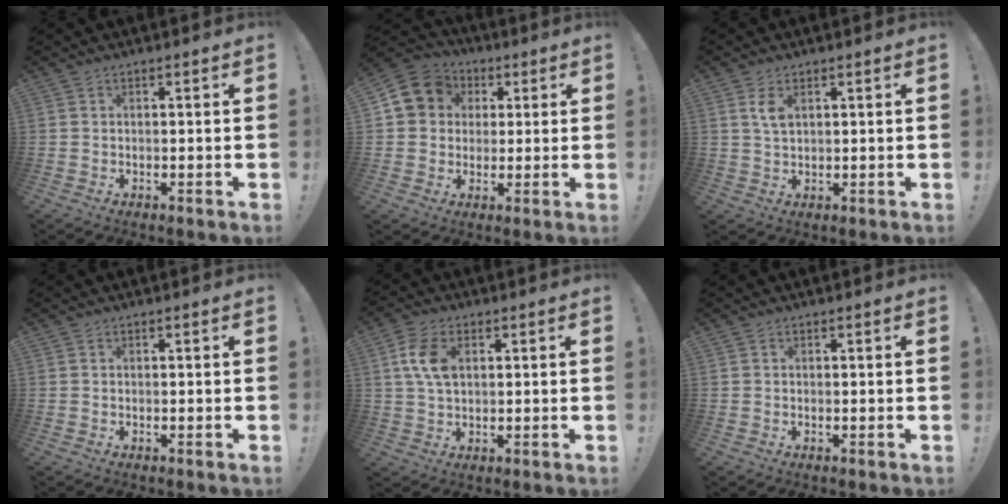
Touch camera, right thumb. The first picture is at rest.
{"total": 11.1, "force": [3.0, 9.9, 4.0], "torque": [-0.057, -0.001, 0.064]}
{"total": 4.0, "force": [1.7, 2.0, 3.0], "torque": [-0.048, -0.006, 0.028]}
{"total": 0.0}
{"total": 8.8, "force": [2.1, 5.7, 6.4], "torque": [-0.114, 0.002, 0.039]}
{"total": 0.0}